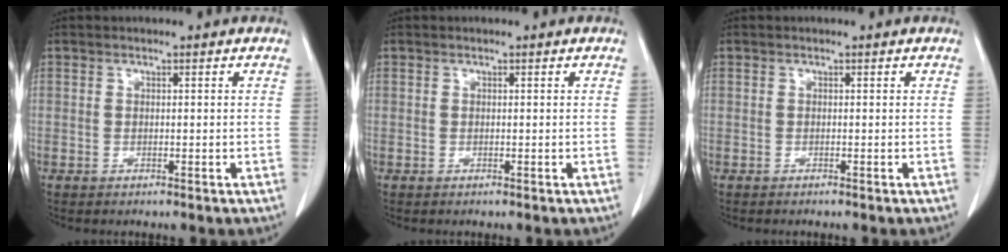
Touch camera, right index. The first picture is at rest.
{"total": 0.0}
{"total": 0.5, "force": [-0.5, -0.1, 0.2], "torque": [0.001, -0.001, -0.008]}